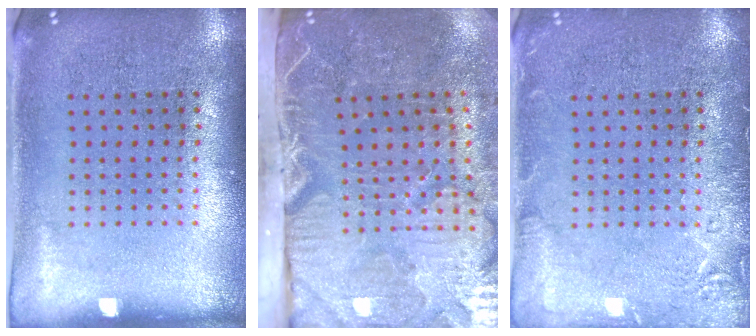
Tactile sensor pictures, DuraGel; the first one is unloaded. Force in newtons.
{"total": 5.3, "press": 4.4, "slide": 3.0}
{"total": 2.4, "press": 2.4, "slide": 0.4}